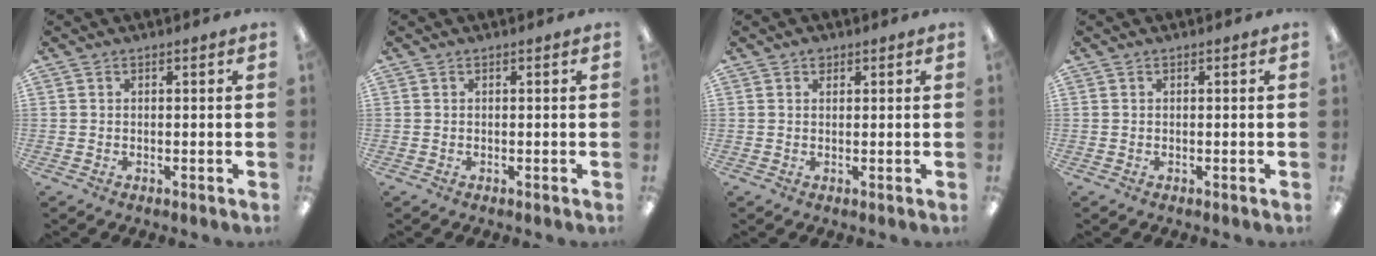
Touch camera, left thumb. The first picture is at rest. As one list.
[{"total": 0.0}, {"total": 1.4, "force": [1.0, 0.8, 0.6], "torque": [-0.005, -0.002, 0.016]}, {"total": 0.0}]